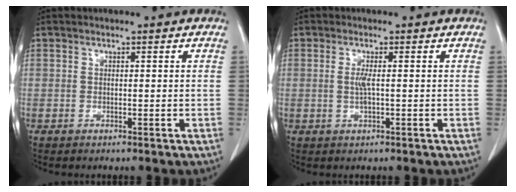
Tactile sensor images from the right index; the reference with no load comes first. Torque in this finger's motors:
{"motor_torque": [-0.08, 0.17, -0.05, 0.02]}